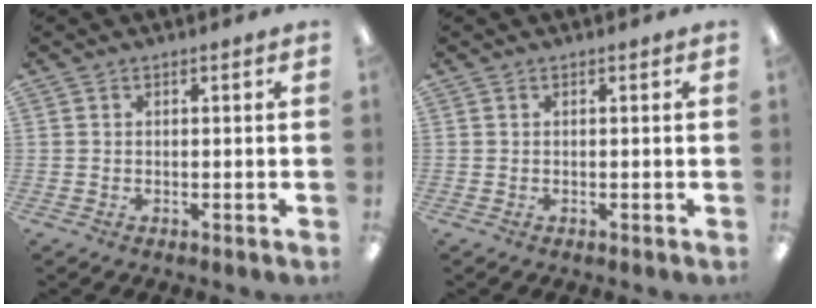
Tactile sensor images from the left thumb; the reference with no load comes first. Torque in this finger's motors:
{"motor_torque": [-0.17, 0.02, 0.25, 0.40, 0.00]}